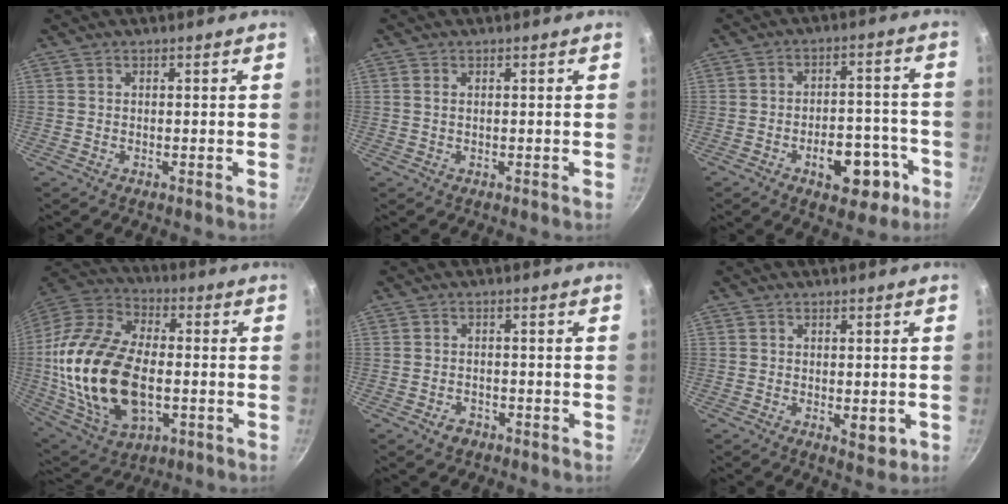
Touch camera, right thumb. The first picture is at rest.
{"total": 0.8, "force": [0.2, 0.5, 0.6], "torque": [-0.013, 0.001, 0.003]}
{"total": 11.7, "force": [-5.3, 6.5, 8.1], "torque": [-0.076, 0.044, -0.062]}
{"total": 26.3, "force": [-2.3, 15.7, 20.9], "torque": [-0.410, 0.020, -0.037]}
{"total": 2.6, "force": [-1.6, 1.8, 1.1], "torque": [-0.013, 0.017, -0.022]}
{"total": 3.6, "force": [-0.6, 2.0, 2.9], "torque": [-0.033, -0.005, -0.006]}